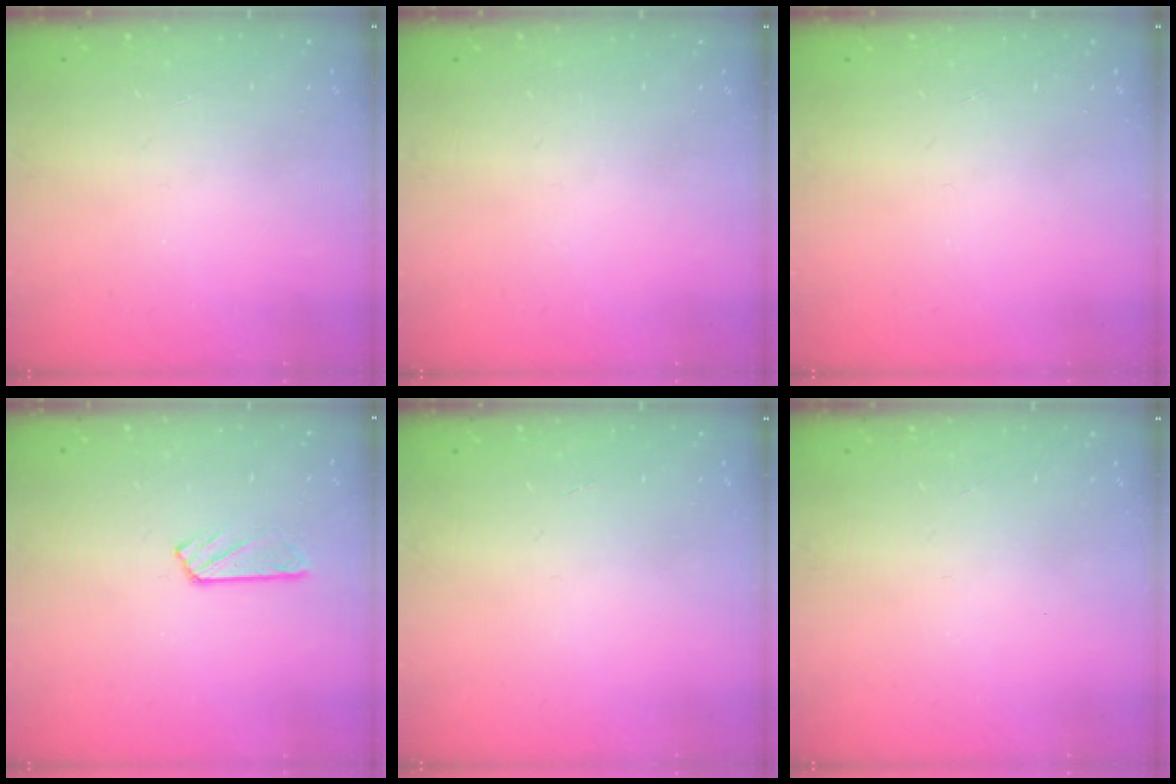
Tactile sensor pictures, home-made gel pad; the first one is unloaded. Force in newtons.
{"total": 0.0}
{"total": 0.0}
{"total": 3.9, "press": 3.9, "slide": 0.4}
{"total": 0.0}
{"total": 0.0}